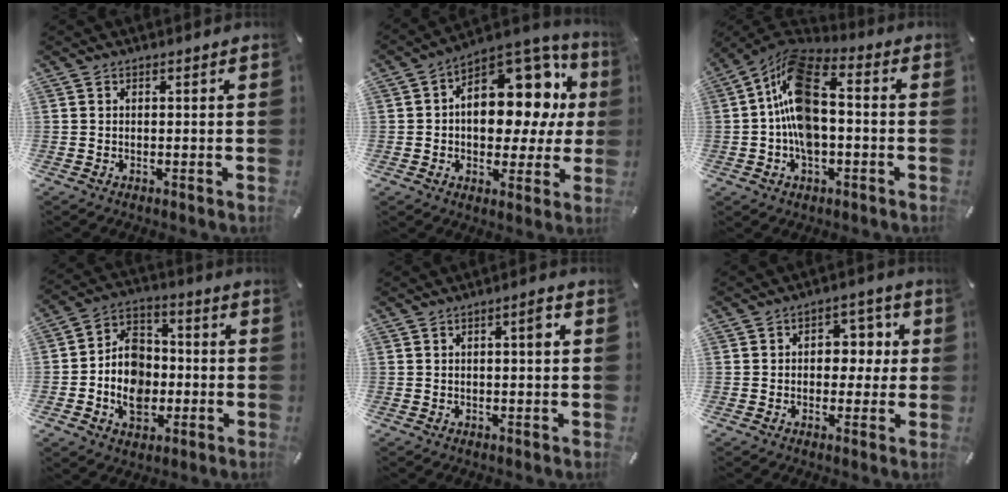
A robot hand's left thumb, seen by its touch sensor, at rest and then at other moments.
{"total": 16.8, "force": [4.6, 11.1, 11.7], "torque": [-0.143, -0.047, 0.082]}
{"total": 13.9, "force": [-1.3, 7.9, 11.3], "torque": [-0.216, 0.007, -0.022]}
{"total": 12.1, "force": [-2.6, 9.9, 6.5], "torque": [-0.131, 0.019, -0.047]}
{"total": 3.3, "force": [0.5, 0.8, 3.2], "torque": [-0.037, -0.001, 0.000]}
{"total": 6.6, "force": [0.1, 5.5, 3.7], "torque": [-0.040, 0.008, -0.007]}